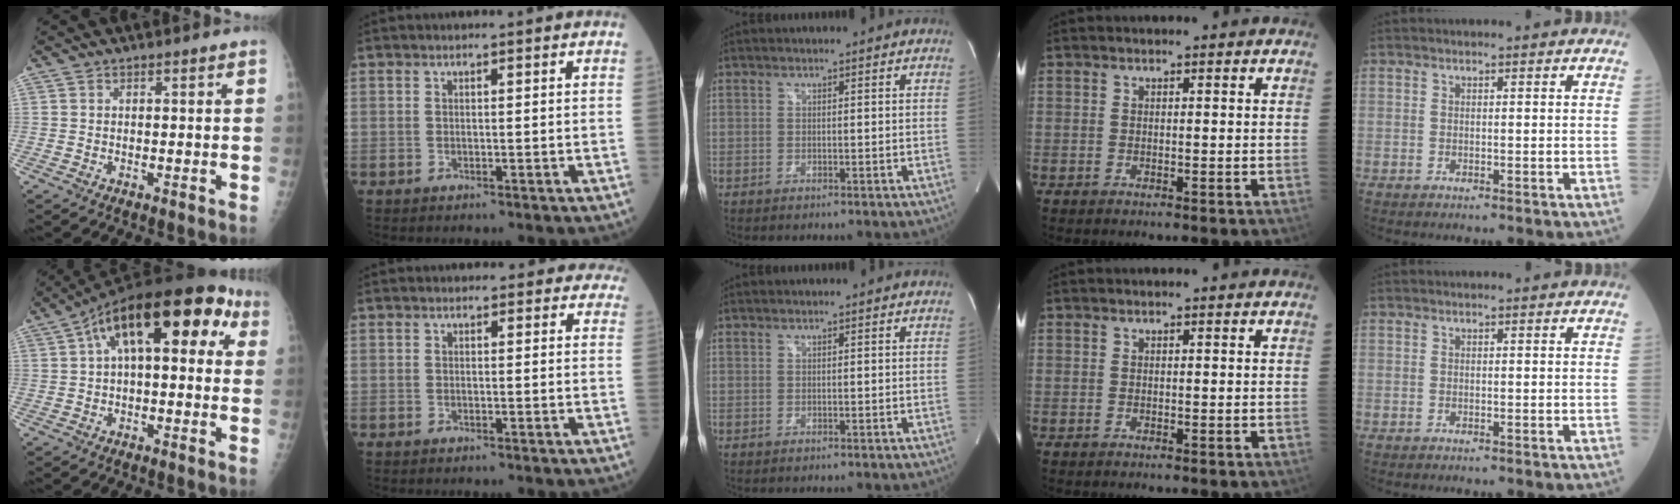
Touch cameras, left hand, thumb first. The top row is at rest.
{"thumb": {"total": 18.0, "force": [5.3, 8.5, 14.9], "torque": [-0.198, 0.050, 0.069]}, "index": {"total": 6.3, "force": [5.6, 2.7, 0.2], "torque": [0.036, 0.002, 0.036]}}